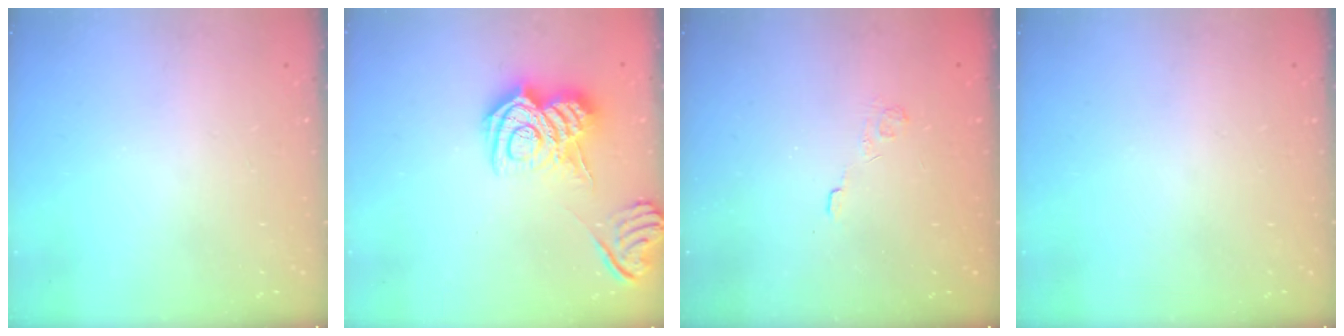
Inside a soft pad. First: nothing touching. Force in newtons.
{"total": 12.8, "press": 12.8, "slide": 0.6}
{"total": 2.4, "press": 1.9, "slide": 1.4}
{"total": 0.0}